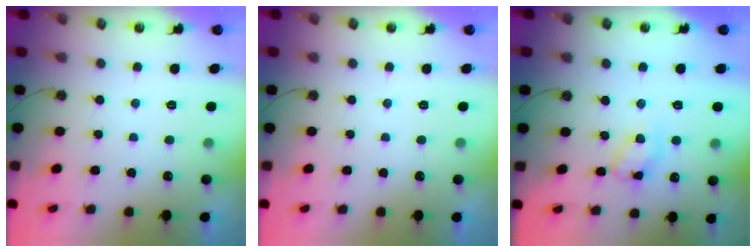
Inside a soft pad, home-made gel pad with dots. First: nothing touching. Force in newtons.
{"total": 0.0}
{"total": 10.7, "press": 10.6, "slide": 0.5}